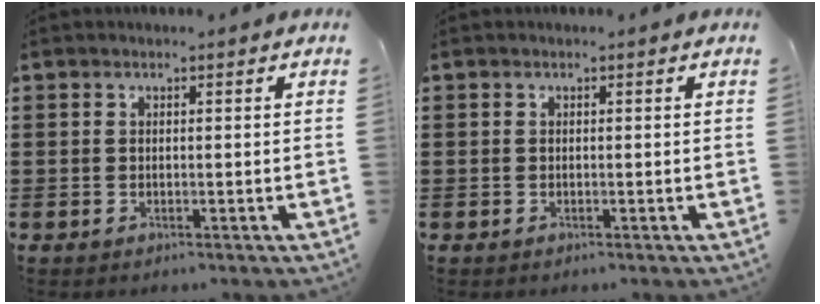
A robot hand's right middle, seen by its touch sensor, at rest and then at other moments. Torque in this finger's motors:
{"motor_torque": [0.33, 0.11, -0.03, 0.00]}